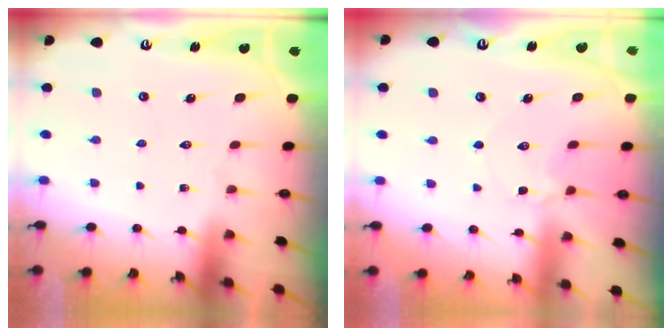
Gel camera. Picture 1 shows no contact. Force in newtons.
{"total": 2.7, "press": 2.7, "slide": 0.3}